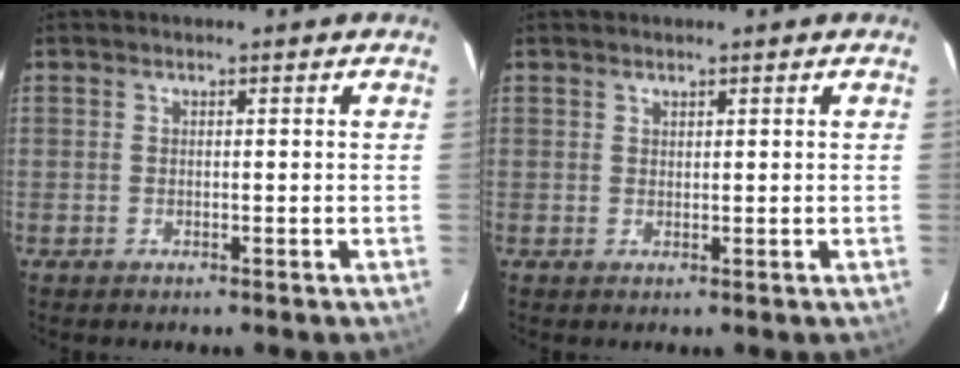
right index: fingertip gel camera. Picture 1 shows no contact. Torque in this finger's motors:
{"motor_torque": [-0.15, 0.07, -0.03, 0.00]}